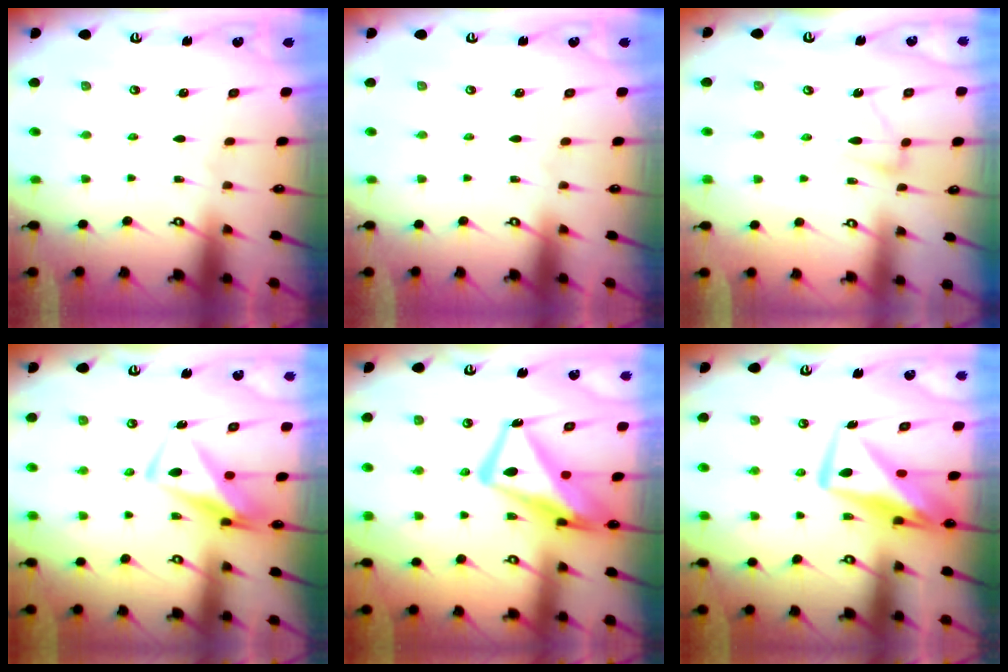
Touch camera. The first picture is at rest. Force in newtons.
{"total": 0.0}
{"total": 6.1, "press": 6.1, "slide": 0.4}
{"total": 9.4, "press": 9.4, "slide": 0.9}
{"total": 13.9, "press": 13.8, "slide": 2.2}
{"total": 12.8, "press": 12.8, "slide": 1.0}